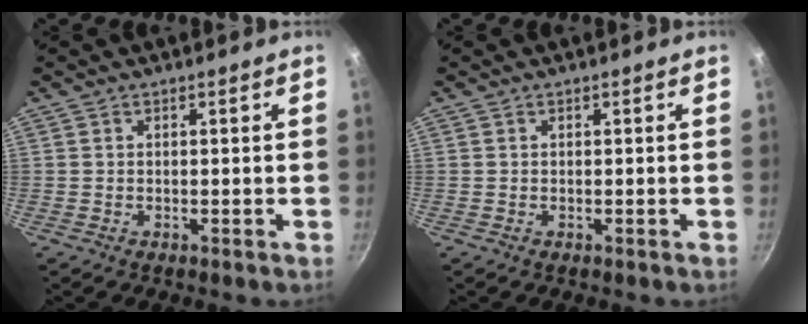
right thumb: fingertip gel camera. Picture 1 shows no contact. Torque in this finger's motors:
{"motor_torque": [-0.01, 0.00, 0.07, -0.07, 0.00]}